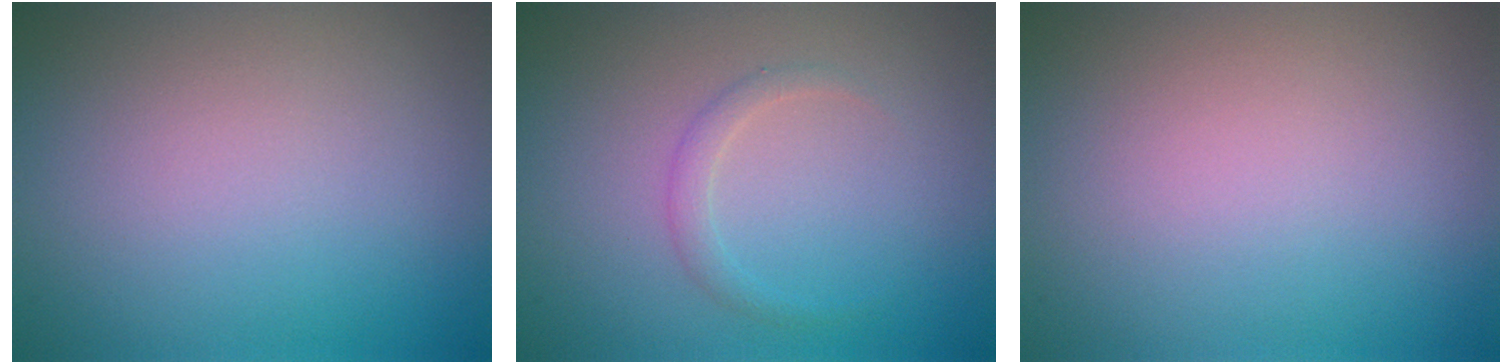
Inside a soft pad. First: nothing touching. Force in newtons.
{"total": 1.2, "press": 1.2, "slide": 0.0}
{"total": 0.0}